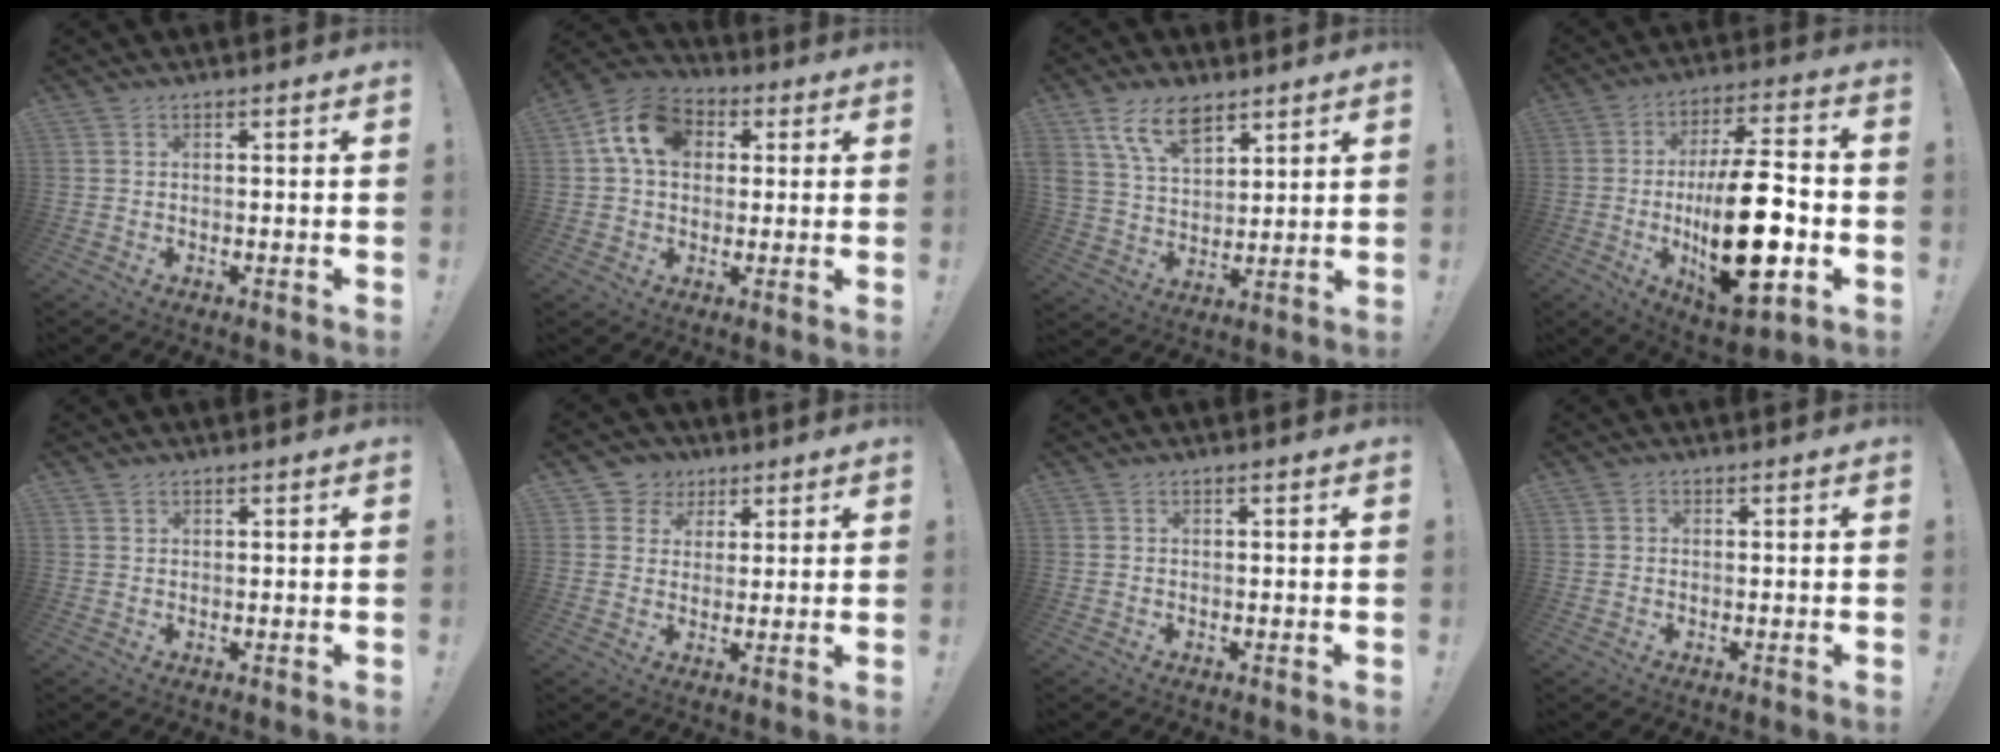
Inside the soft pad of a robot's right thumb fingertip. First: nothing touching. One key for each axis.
{"total": 13.6, "fx": 4.1, "fy": 10.2, "fz": 8.0, "tx": -0.121, "ty": 0.005, "tz": 0.081}
{"total": 12.8, "fx": 8.3, "fy": 7.0, "fz": 6.8, "tx": -0.131, "ty": -0.034, "tz": 0.159}
{"total": 24.7, "fx": -3.8, "fy": 9.6, "fz": 22.5, "tx": -0.391, "ty": 0.005, "tz": -0.053}
{"total": 0.9, "fx": 0.7, "fy": 0.5, "fz": 0.2, "tx": -0.004, "ty": 0.000, "tz": 0.014}
{"total": 6.5, "fx": 2.2, "fy": 6.1, "fz": 0.9, "tx": -0.006, "ty": -0.013, "tz": 0.044}
{"total": 0.0}
{"total": 0.9, "fx": 0.0, "fy": 0.9, "fz": 0.1, "tx": -0.006, "ty": 0.004, "tz": 0.001}